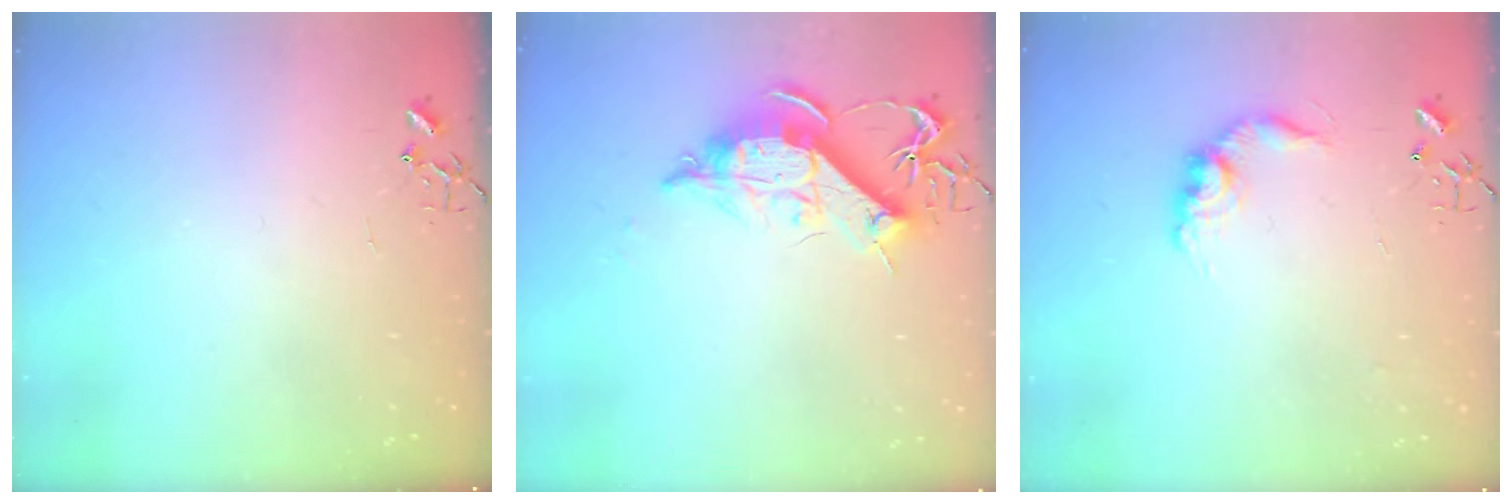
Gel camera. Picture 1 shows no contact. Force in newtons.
{"total": 12.5, "press": 12.5, "slide": 1.1}
{"total": 10.6, "press": 10.6, "slide": 0.5}